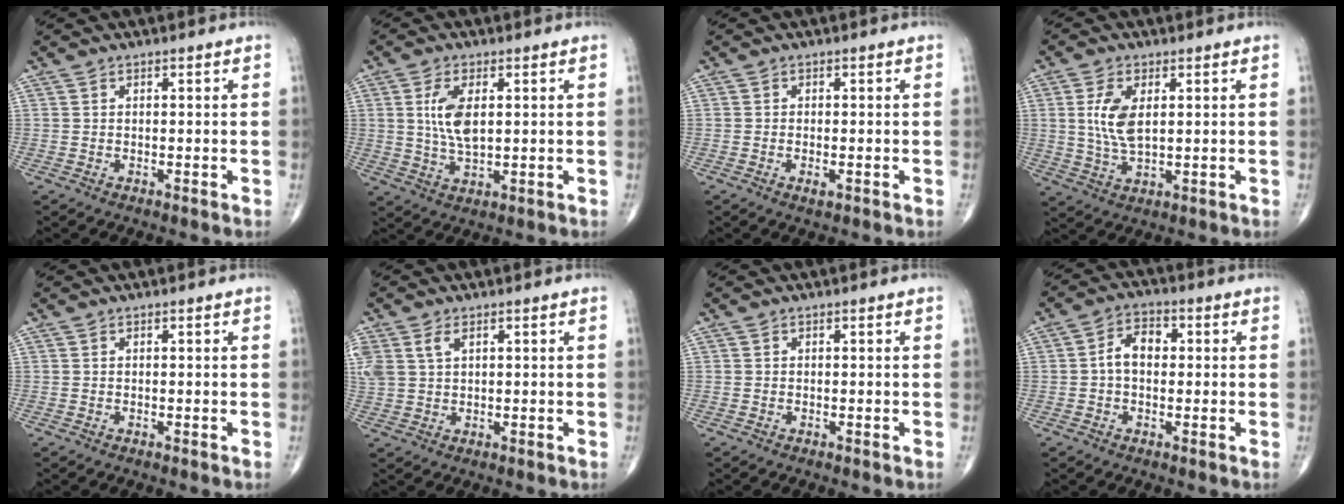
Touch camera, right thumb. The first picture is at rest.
{"total": 7.0, "force": [1.5, 3.1, 6.0], "torque": [-0.118, -0.009, 0.034]}
{"total": 1.4, "force": [-0.5, 0.6, 1.2], "torque": [-0.023, -0.002, -0.009]}
{"total": 7.2, "force": [1.6, 3.5, 6.1], "torque": [-0.123, -0.010, 0.036]}
{"total": 0.0}
{"total": 6.4, "force": [2.7, 4.0, 4.2], "torque": [-0.109, 0.007, 0.063]}
{"total": 0.0}
{"total": 5.6, "force": [0.1, 3.8, 4.1], "torque": [-0.063, 0.020, -0.007]}